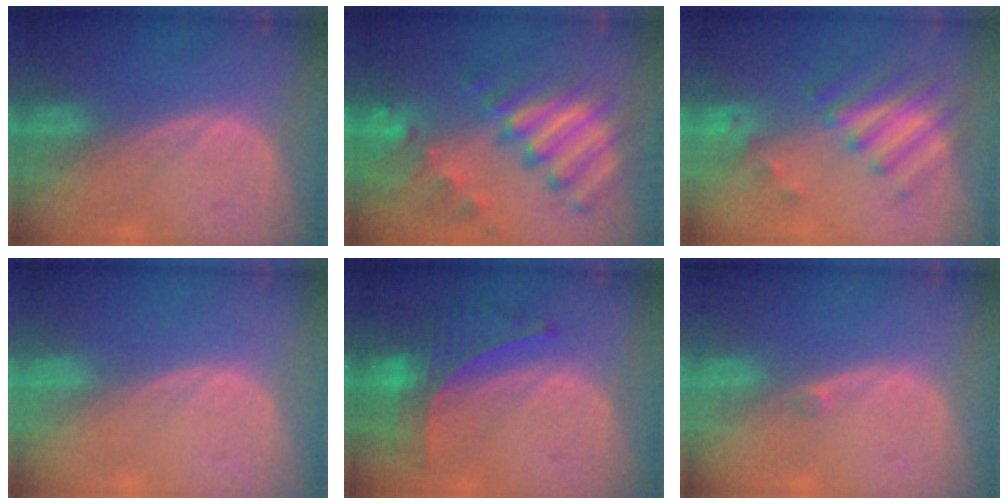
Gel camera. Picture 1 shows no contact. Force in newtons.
{"total": 11.3, "press": 9.8, "slide": 5.8}
{"total": 8.0, "press": 7.0, "slide": 3.9}
{"total": 0.0}
{"total": 7.2, "press": 6.4, "slide": 3.3}
{"total": 0.7, "press": 0.6, "slide": 0.3}